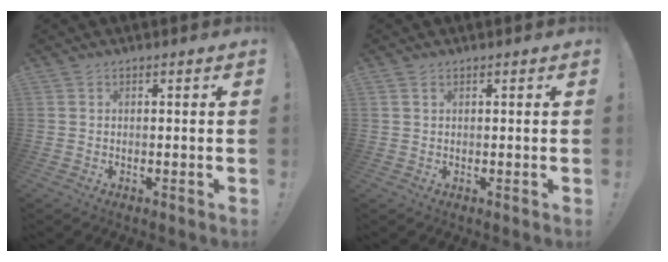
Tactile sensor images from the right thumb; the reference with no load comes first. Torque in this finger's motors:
{"motor_torque": [-0.01, -0.12, -0.15, 0.05, -0.03]}